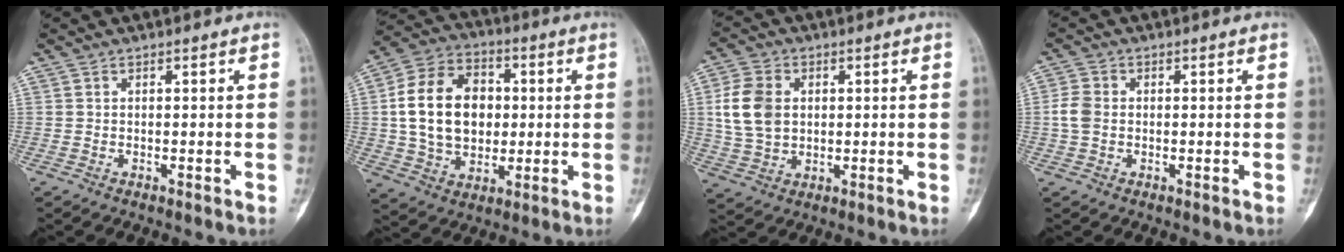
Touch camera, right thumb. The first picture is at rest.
{"total": 17.2, "force": [1.4, 12.7, 11.5], "torque": [-0.176, 0.017, 0.025]}
{"total": 10.3, "force": [1.5, 7.6, 6.8], "torque": [-0.122, 0.002, 0.030]}
{"total": 4.0, "force": [-0.2, 3.1, 2.5], "torque": [-0.057, 0.007, -0.011]}